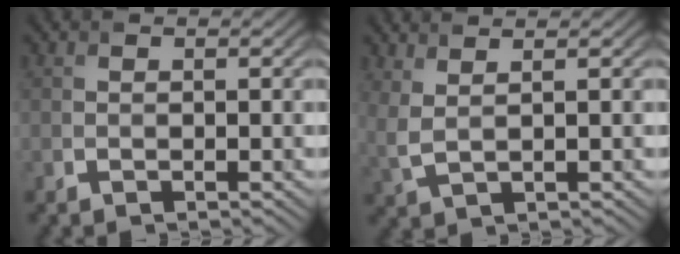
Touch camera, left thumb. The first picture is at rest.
{"total": 3.8, "force": [2.5, 1.2, 2.6], "torque": [-0.062, 0.008, 0.042]}